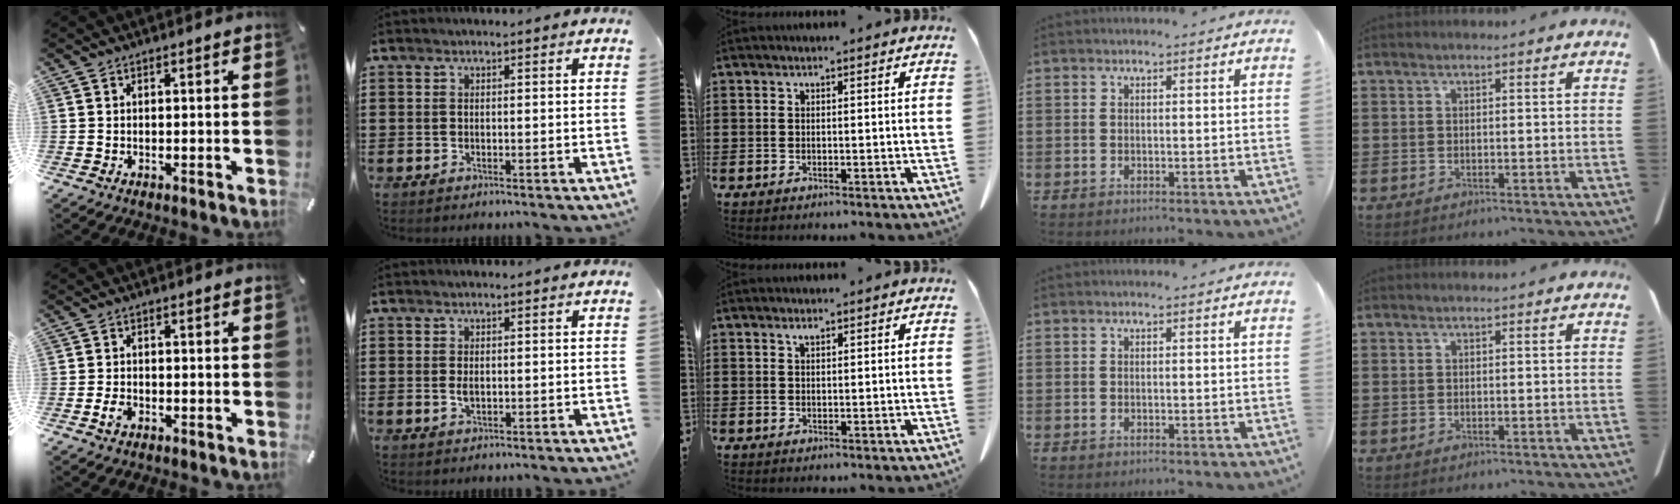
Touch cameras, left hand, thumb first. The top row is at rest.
{"thumb": {"total": 2.4, "force": [-1.1, 1.5, 1.5], "torque": [-0.039, 0.002, -0.025]}, "index": {"total": 1.5, "force": [0.1, 0.7, 1.3], "torque": [-0.027, 0.001, 0.001]}, "middle": {"total": 1.0, "force": [0.7, 0.3, 0.8], "torque": [-0.009, -0.003, 0.011]}}